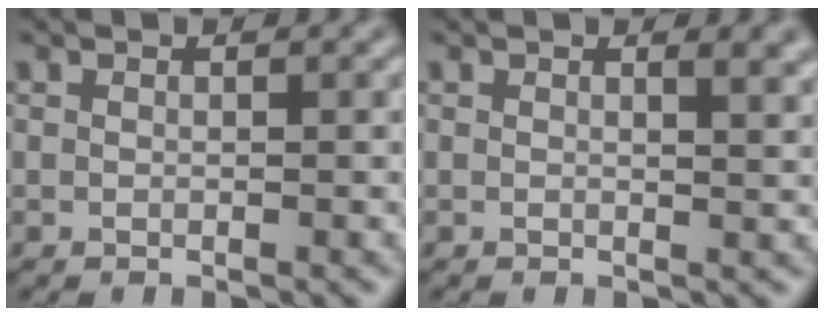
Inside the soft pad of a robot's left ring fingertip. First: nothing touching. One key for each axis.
{"total": 2.1, "fx": 1.1, "fy": 0.8, "fz": 1.7, "tx": -0.011, "ty": 0.002, "tz": 0.015}